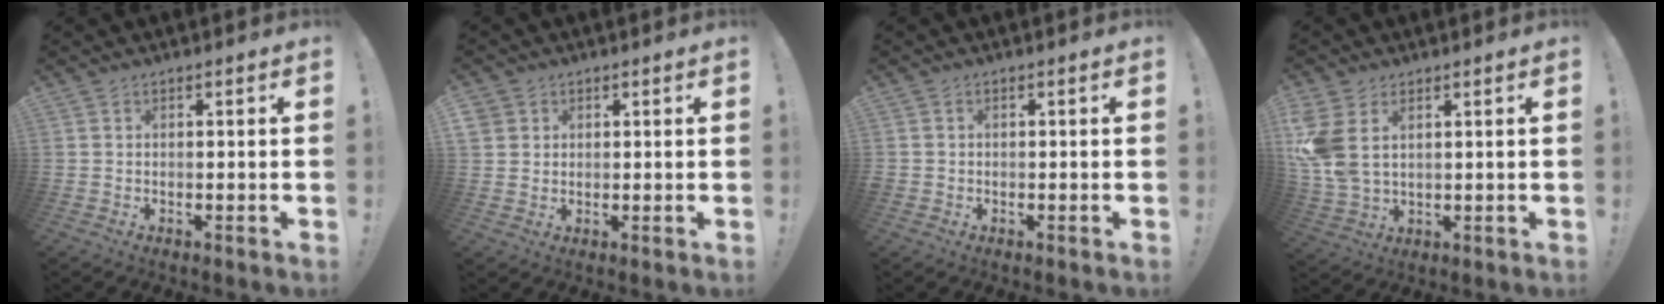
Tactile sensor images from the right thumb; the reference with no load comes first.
{"total": 3.6, "force": [1.9, 3.0, 0.6], "torque": [-0.005, -0.006, 0.035]}
{"total": 1.0, "force": [-0.4, 0.9, 0.1], "torque": [-0.002, 0.003, -0.007]}
{"total": 9.0, "force": [3.2, 5.8, 6.2], "torque": [-0.127, -0.018, 0.063]}